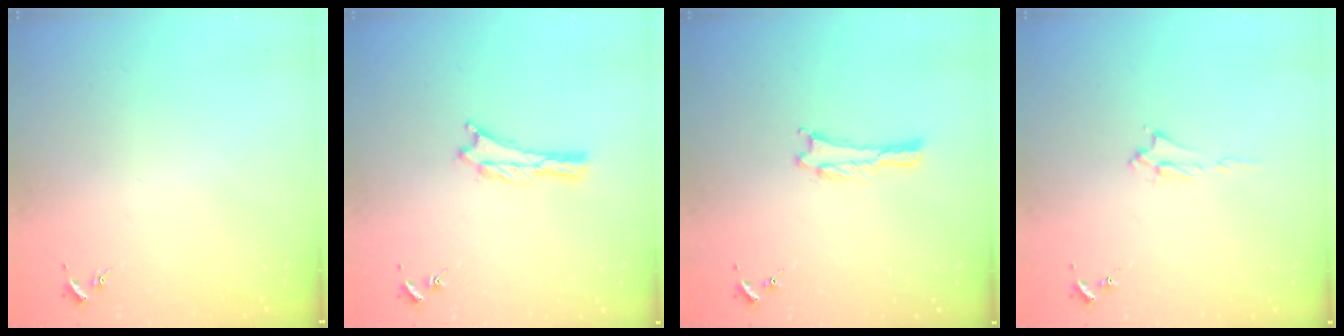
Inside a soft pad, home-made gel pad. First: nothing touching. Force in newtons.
{"total": 0.0}
{"total": 0.0}
{"total": 2.0, "press": 2.0, "slide": 0.3}